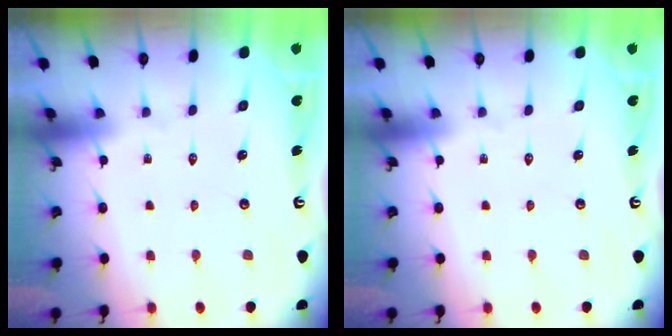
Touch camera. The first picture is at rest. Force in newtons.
{"total": 0.0}